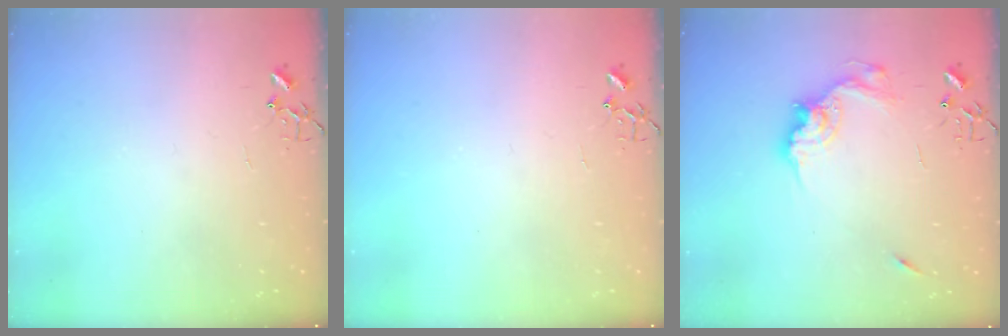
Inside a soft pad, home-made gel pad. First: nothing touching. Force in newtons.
{"total": 0.0}
{"total": 13.6, "press": 13.6, "slide": 1.0}